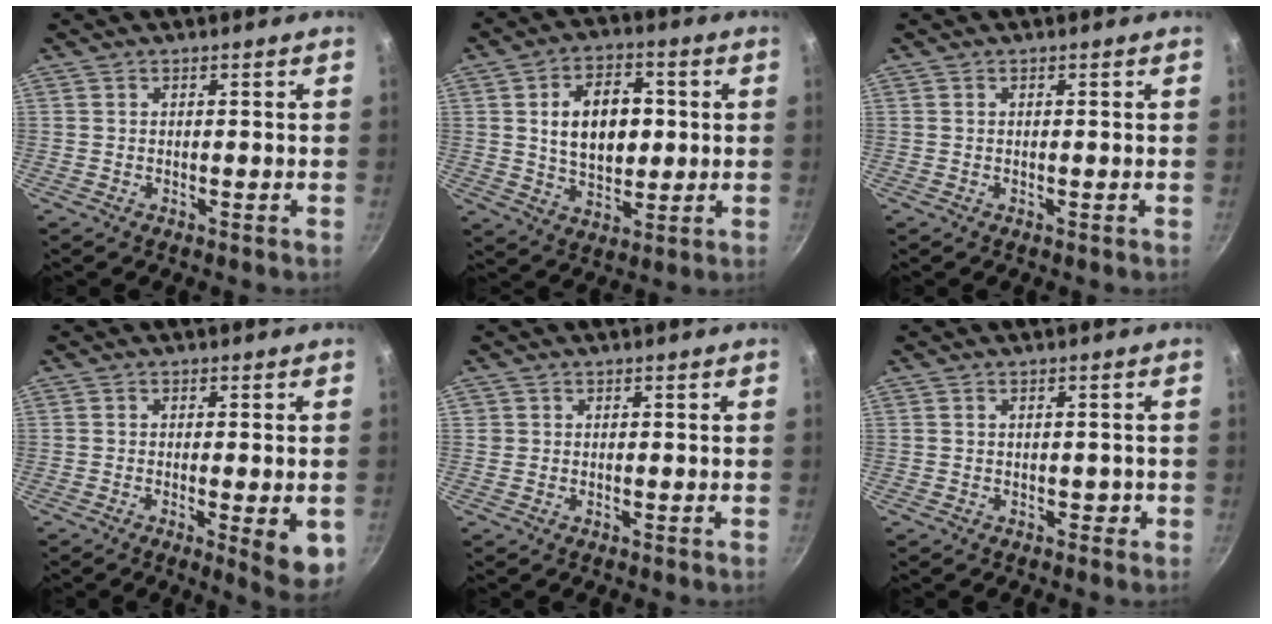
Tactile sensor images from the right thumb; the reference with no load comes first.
{"total": 12.9, "force": [1.8, 8.4, 9.6], "torque": [-0.123, 0.000, 0.031]}
{"total": 0.0}
{"total": 7.6, "force": [-1.8, 1.7, 7.2], "torque": [-0.089, -0.007, -0.020]}
{"total": 0.9, "force": [0.1, 0.8, 0.1], "torque": [0.006, 0.005, 0.001]}
{"total": 1.3, "force": [-0.4, 1.1, 0.5], "torque": [0.007, 0.008, -0.001]}